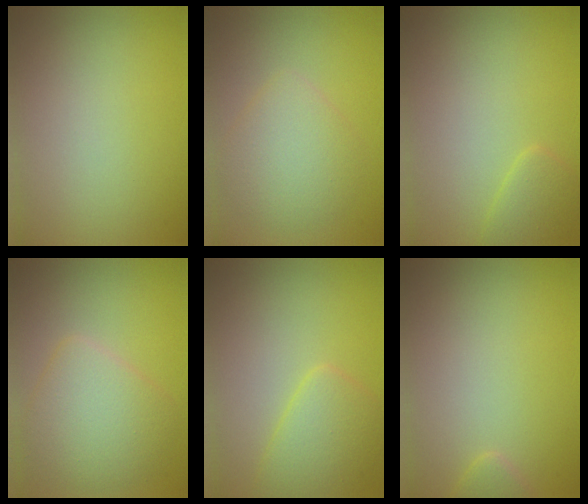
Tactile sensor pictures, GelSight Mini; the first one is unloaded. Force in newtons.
{"total": 3.5, "press": 3.5, "slide": 0.0}
{"total": 1.6, "press": 1.6, "slide": 0.1}
{"total": 4.8, "press": 4.8, "slide": 0.1}
{"total": 3.4, "press": 3.4, "slide": 0.1}
{"total": 1.0, "press": 1.0, "slide": 0.1}